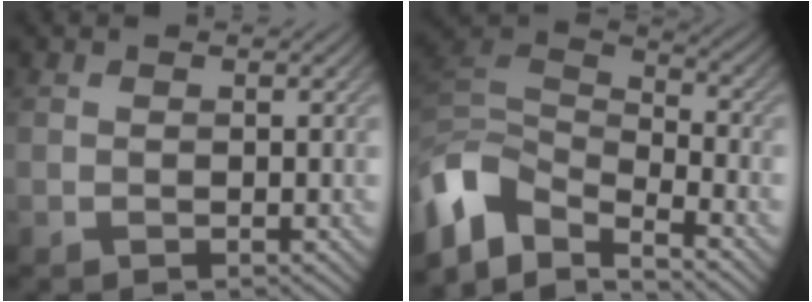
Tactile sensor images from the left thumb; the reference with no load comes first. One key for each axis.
{"total": 9.3, "fx": -5.6, "fy": 5.0, "fz": 5.6, "tx": -0.136, "ty": -0.011, "tz": -0.117}